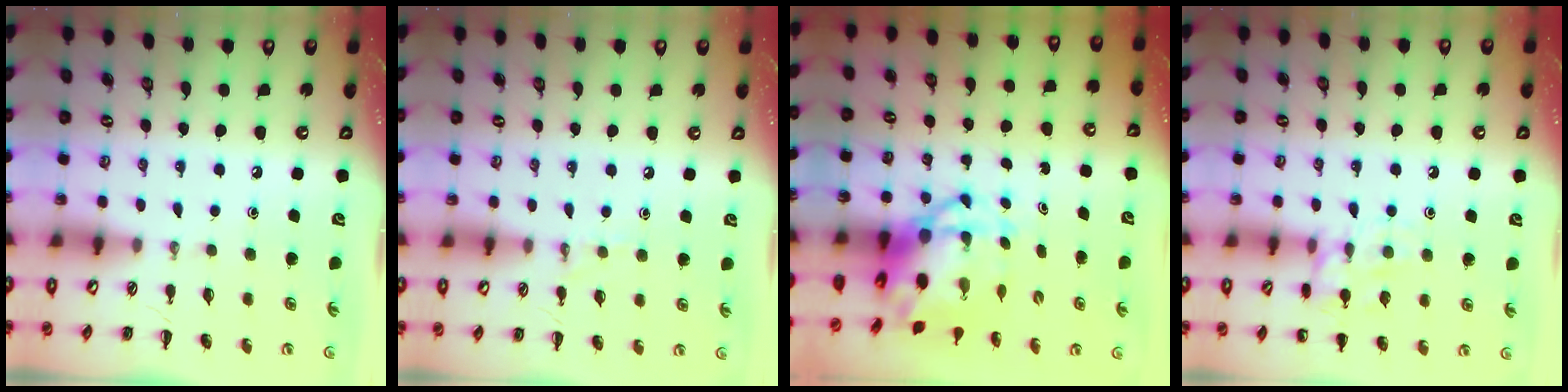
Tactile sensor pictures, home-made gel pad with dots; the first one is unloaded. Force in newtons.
{"total": 5.0, "press": 4.8, "slide": 1.4}
{"total": 7.7, "press": 7.3, "slide": 2.2}
{"total": 11.7, "press": 11.7, "slide": 0.7}